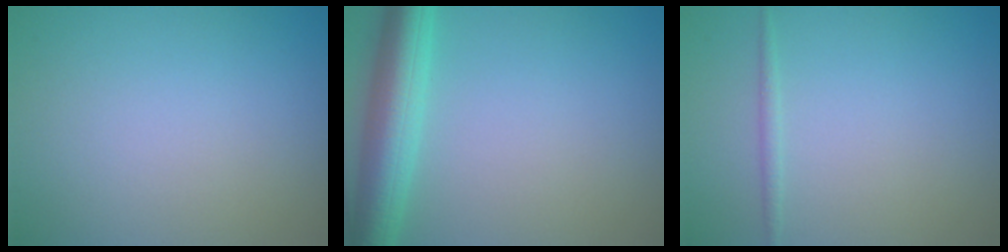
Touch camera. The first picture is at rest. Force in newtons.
{"total": 5.7, "press": 5.7, "slide": 0.2}
{"total": 0.8, "press": 0.8, "slide": 0.0}